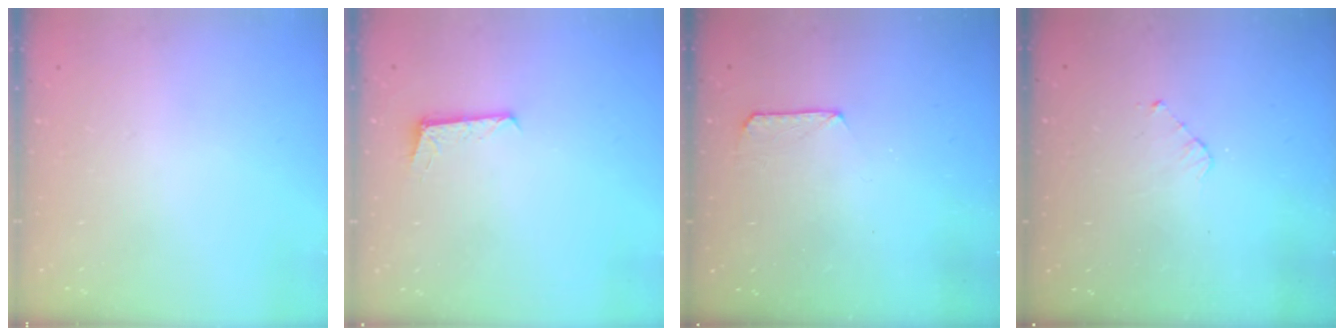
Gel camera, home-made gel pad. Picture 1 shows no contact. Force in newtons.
{"total": 5.1, "press": 5.0, "slide": 0.4}
{"total": 5.5, "press": 5.5, "slide": 0.5}
{"total": 3.0, "press": 2.9, "slide": 0.2}